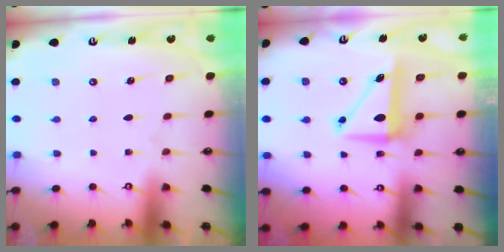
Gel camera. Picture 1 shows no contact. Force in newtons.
{"total": 7.3, "press": 7.1, "slide": 1.7}